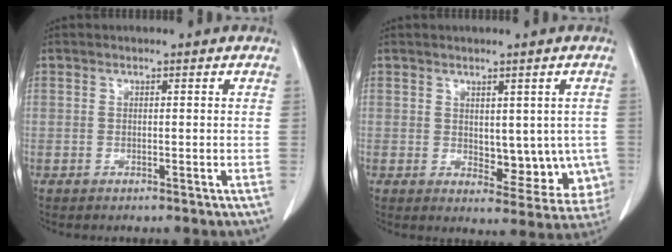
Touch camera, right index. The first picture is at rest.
{"total": 8.4, "force": [-0.4, 4.8, 6.9], "torque": [-0.062, -0.004, 0.008]}